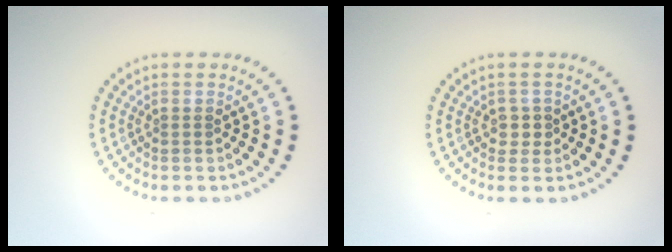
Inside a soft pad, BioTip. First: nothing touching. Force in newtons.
{"total": 1.2, "press": 1.0, "slide": 0.6}